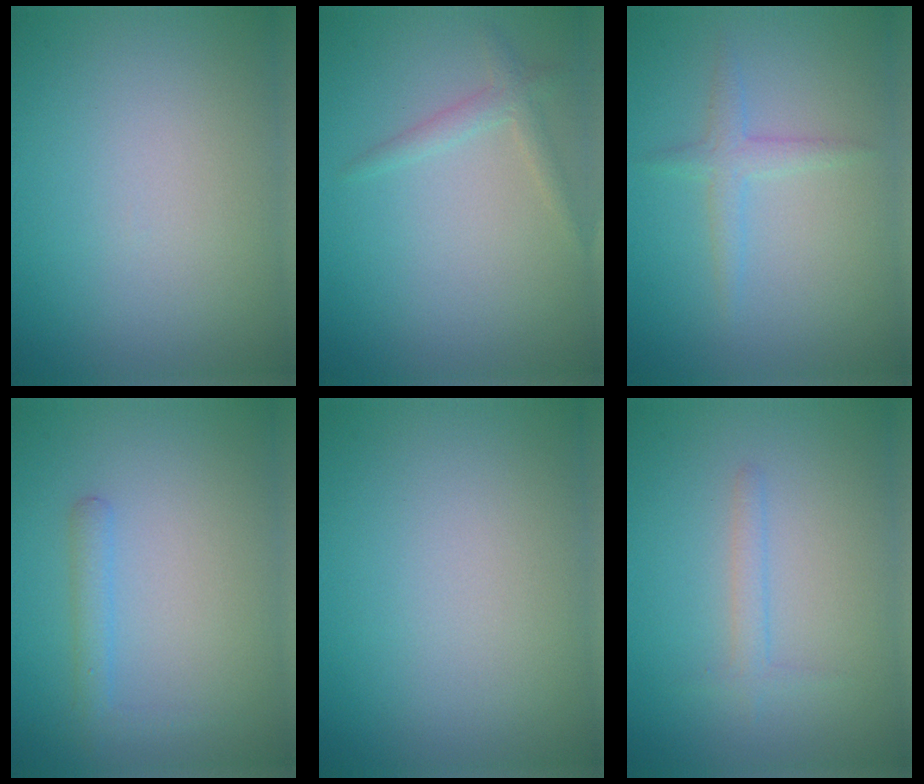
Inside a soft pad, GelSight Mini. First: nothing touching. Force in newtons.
{"total": 1.6, "press": 1.6, "slide": 0.1}
{"total": 1.7, "press": 1.7, "slide": 0.1}
{"total": 1.6, "press": 1.6, "slide": 0.1}
{"total": 0.0}
{"total": 1.2, "press": 1.2, "slide": 0.1}